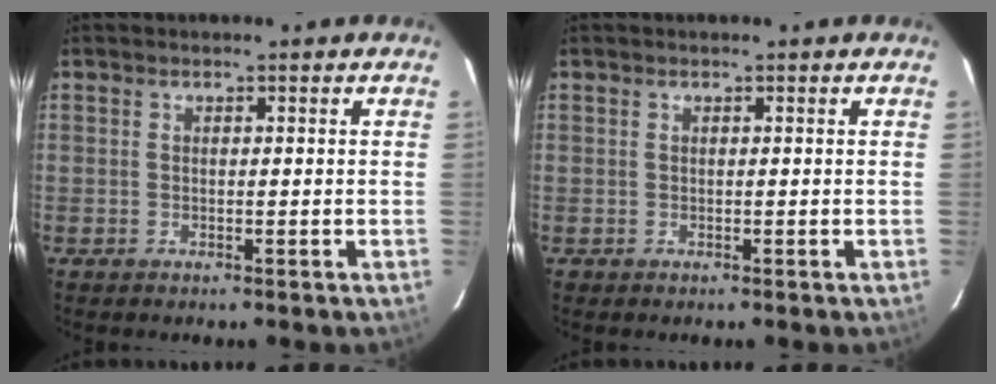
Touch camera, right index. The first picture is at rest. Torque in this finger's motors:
{"motor_torque": [-0.38, 0.14, -0.90, -0.20]}